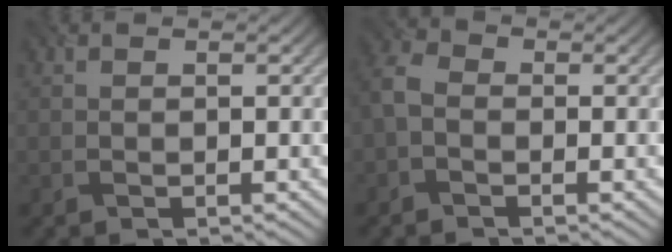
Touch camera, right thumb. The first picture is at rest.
{"total": 3.3, "force": [-1.0, 2.3, 2.1], "torque": [-0.061, 0.006, -0.035]}